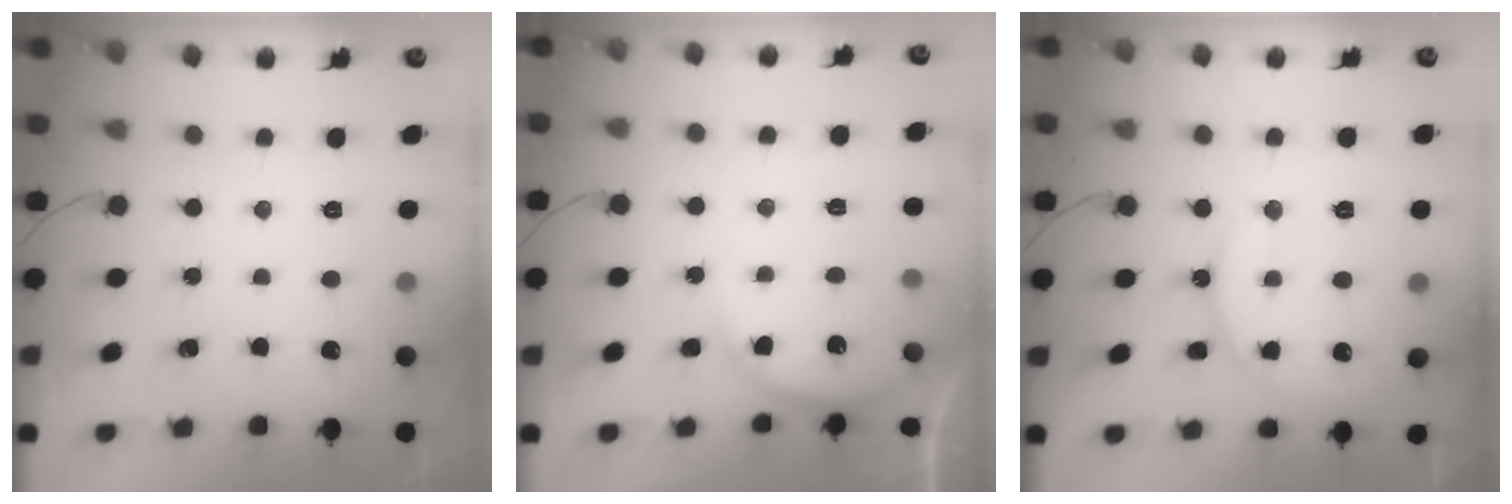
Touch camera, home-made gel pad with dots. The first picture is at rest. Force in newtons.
{"total": 6.3, "press": 6.3, "slide": 0.3}
{"total": 15.0, "press": 15.0, "slide": 1.3}